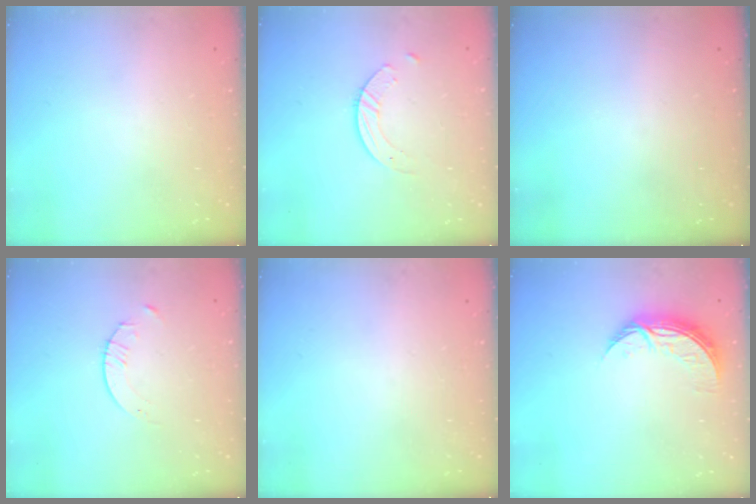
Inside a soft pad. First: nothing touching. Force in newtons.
{"total": 4.5, "press": 4.5, "slide": 0.3}
{"total": 0.0}
{"total": 2.1, "press": 2.1, "slide": 0.3}
{"total": 0.0}
{"total": 8.5, "press": 8.5, "slide": 0.3}